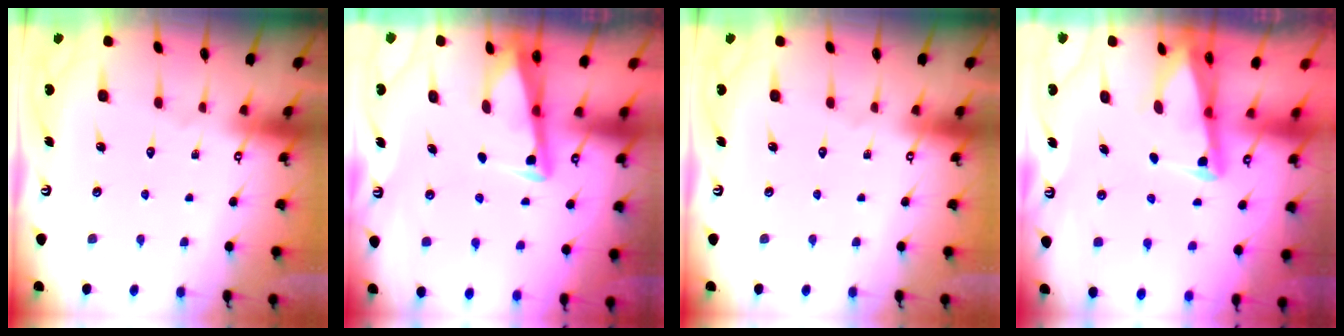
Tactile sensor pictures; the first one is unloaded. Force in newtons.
{"total": 3.4, "press": 3.4, "slide": 0.3}
{"total": 0.0}
{"total": 3.5, "press": 3.4, "slide": 0.7}